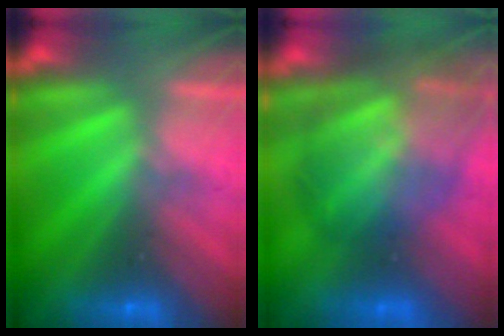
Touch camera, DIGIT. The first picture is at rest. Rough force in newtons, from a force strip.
{"total": 7.7}